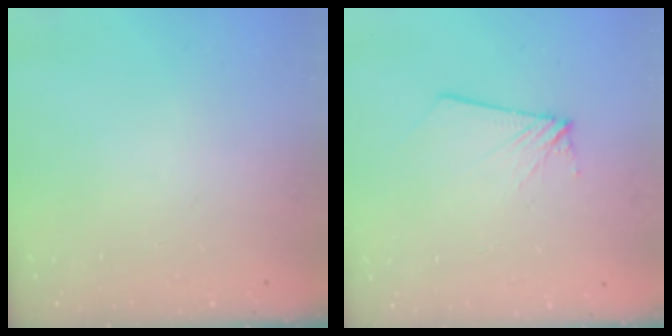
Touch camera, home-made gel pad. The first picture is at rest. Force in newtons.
{"total": 2.6, "press": 2.6, "slide": 0.2}